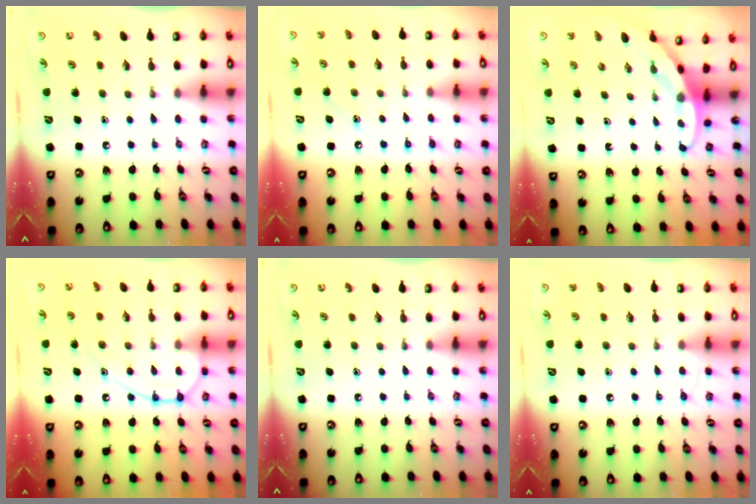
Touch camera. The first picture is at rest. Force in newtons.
{"total": 6.6, "press": 6.6, "slide": 0.4}
{"total": 3.1, "press": 3.1, "slide": 0.1}
{"total": 11.1, "press": 11.1, "slide": 1.1}
{"total": 0.0}
{"total": 5.6, "press": 5.6, "slide": 0.5}